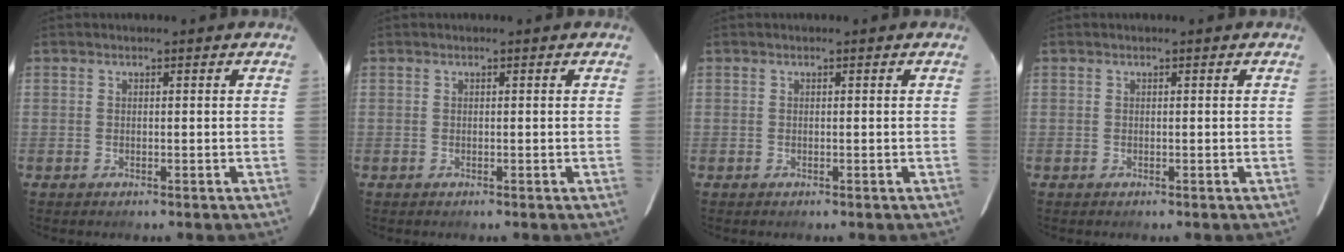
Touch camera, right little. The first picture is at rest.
{"total": 0.0}
{"total": 0.0}
{"total": 0.0}